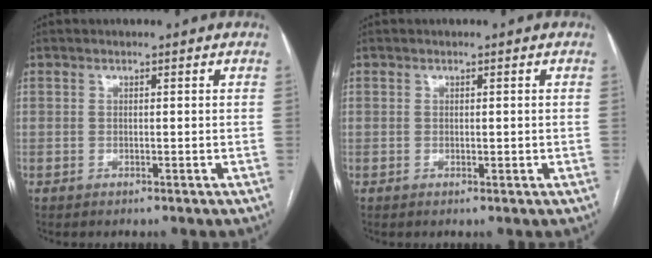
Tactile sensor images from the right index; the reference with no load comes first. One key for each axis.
{"total": 0.7, "fx": 0.0, "fy": 0.4, "fz": 0.5, "tx": -0.007, "ty": 0.000, "tz": 0.004}